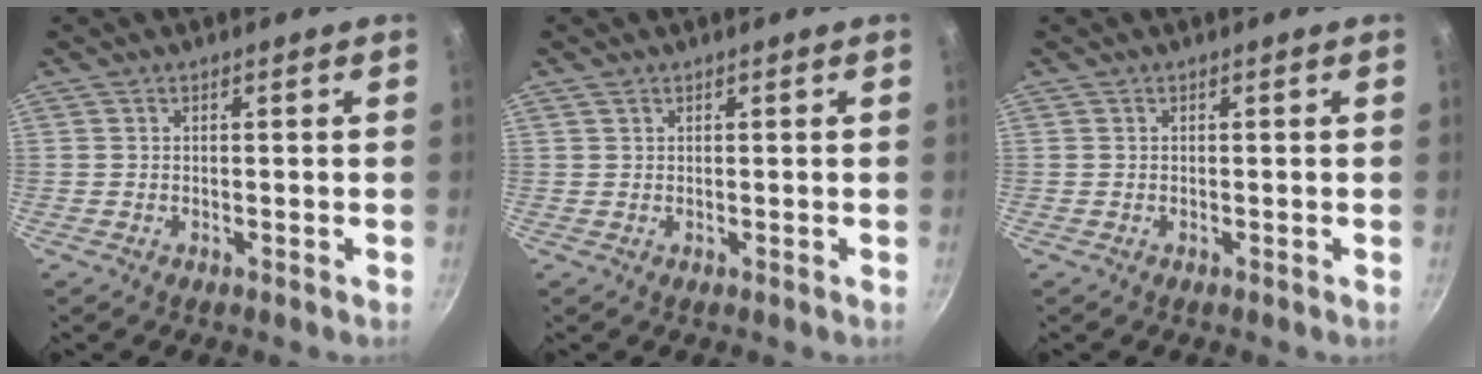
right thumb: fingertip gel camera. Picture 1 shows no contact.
{"total": 0.7, "force": [0.5, 0.5, 0.3], "torque": [-0.005, 0.000, 0.010]}
{"total": 0.0}